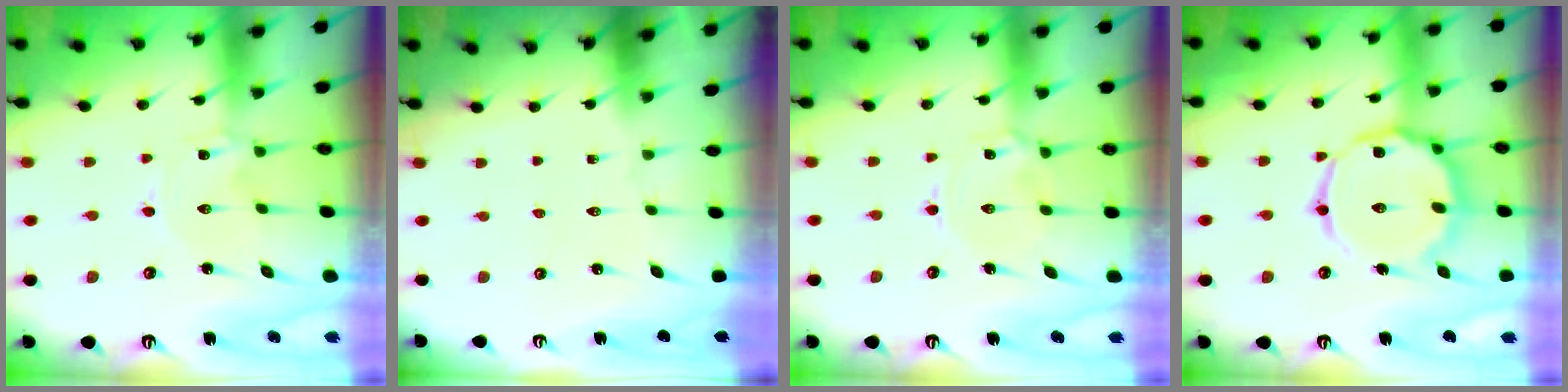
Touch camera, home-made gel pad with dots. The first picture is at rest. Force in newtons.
{"total": 0.0}
{"total": 2.6, "press": 2.6, "slide": 0.4}
{"total": 16.2, "press": 16.2, "slide": 1.1}